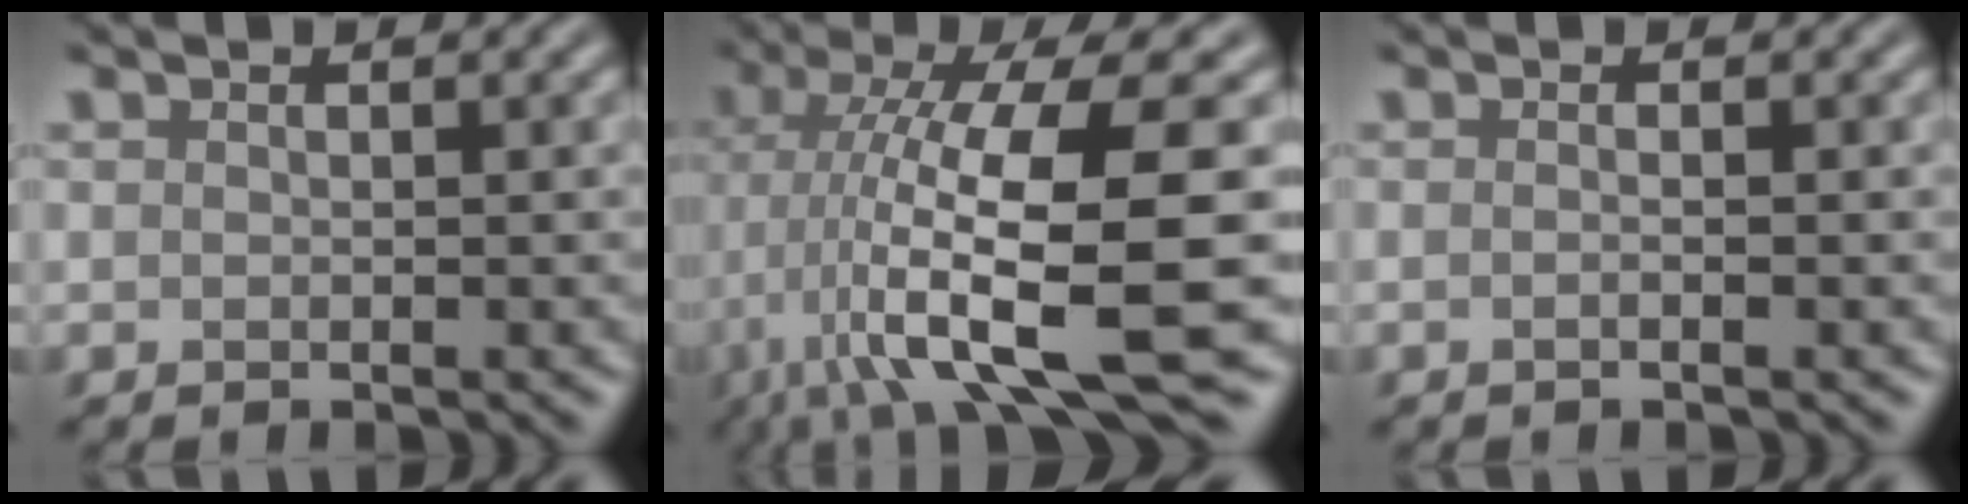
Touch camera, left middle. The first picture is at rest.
{"total": 13.0, "force": [-2.8, 3.1, 12.4], "torque": [-0.215, -0.007, -0.041]}
{"total": 1.1, "force": [-0.1, 0.4, 1.0], "torque": [-0.007, -0.014, -0.014]}